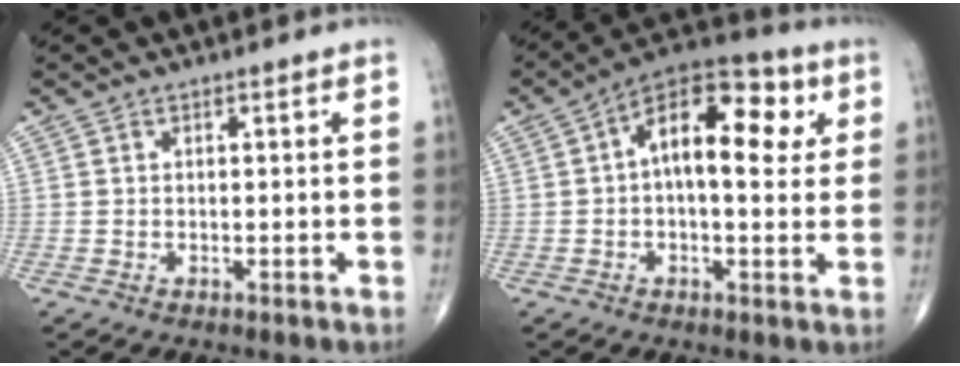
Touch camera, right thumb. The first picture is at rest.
{"total": 15.4, "force": [3.2, 7.7, 12.9], "torque": [-0.173, 0.029, 0.039]}